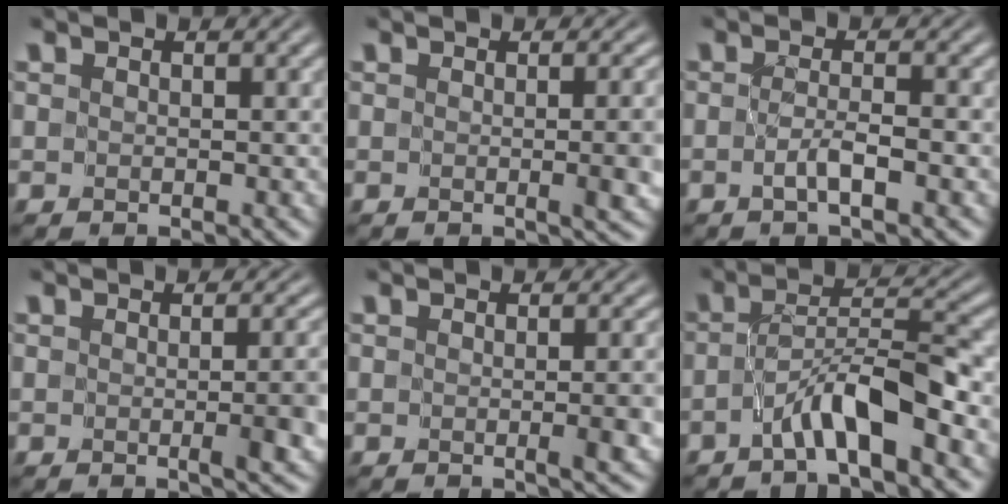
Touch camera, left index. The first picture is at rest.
{"total": 3.8, "force": [-0.3, 1.1, 3.7], "torque": [-0.031, -0.004, -0.001]}
{"total": 1.7, "force": [-0.9, -0.2, 1.4], "torque": [-0.028, -0.003, -0.017]}
{"total": 4.0, "force": [-0.5, 0.8, 3.9], "torque": [-0.042, -0.006, -0.004]}
{"total": 2.9, "force": [-0.4, 0.5, 2.8], "torque": [-0.034, -0.004, -0.004]}
{"total": 5.0, "force": [-2.6, 0.7, 4.2], "torque": [-0.074, 0.015, -0.049]}